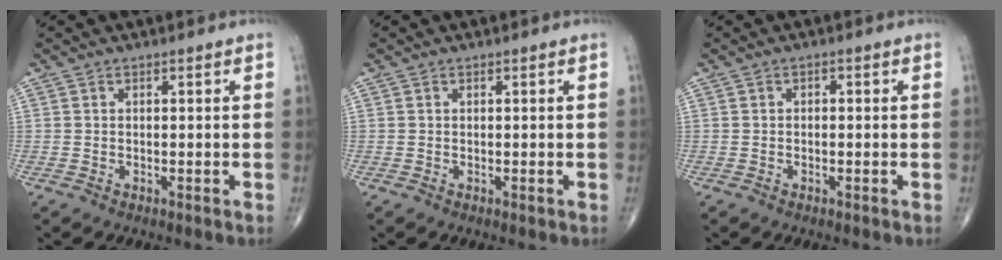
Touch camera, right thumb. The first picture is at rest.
{"total": 0.0}
{"total": 1.2, "force": [0.0, 0.8, 0.9], "torque": [-0.003, 0.005, -0.006]}